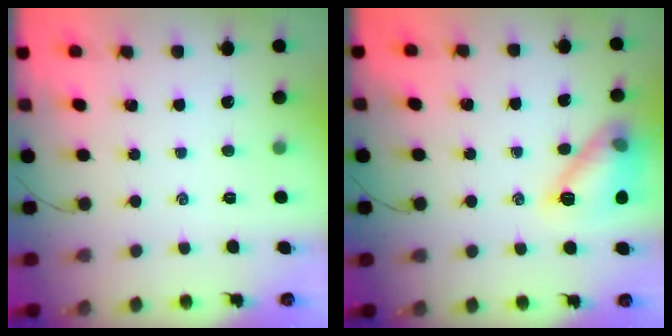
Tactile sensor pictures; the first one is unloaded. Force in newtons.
{"total": 13.3, "press": 13.3, "slide": 0.2}